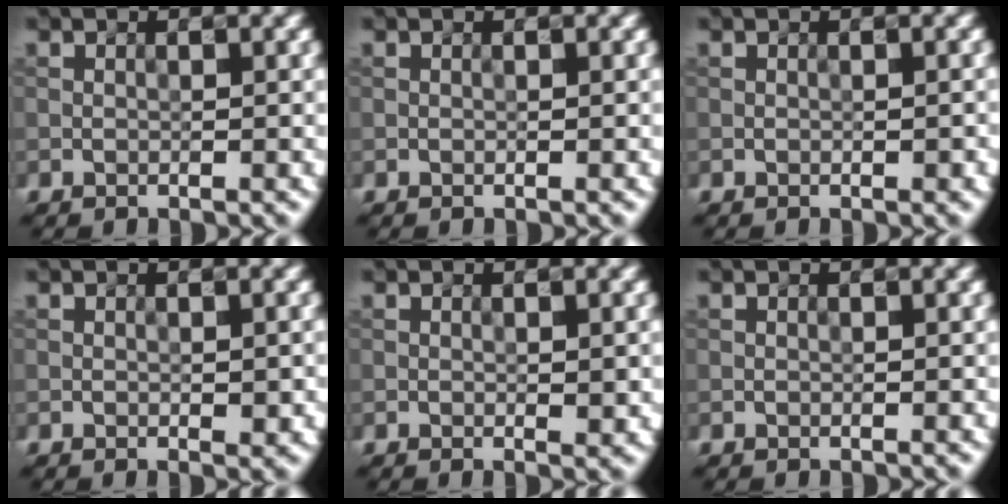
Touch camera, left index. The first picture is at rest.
{"total": 0.0}
{"total": 0.8, "force": [-0.3, 0.3, 0.7], "torque": [-0.011, 0.001, -0.005]}
{"total": 1.3, "force": [-0.4, 0.5, 1.2], "torque": [-0.017, 0.001, -0.004]}
{"total": 1.3, "force": [-0.2, 0.5, 1.2], "torque": [-0.019, 0.001, -0.002]}
{"total": 0.0}